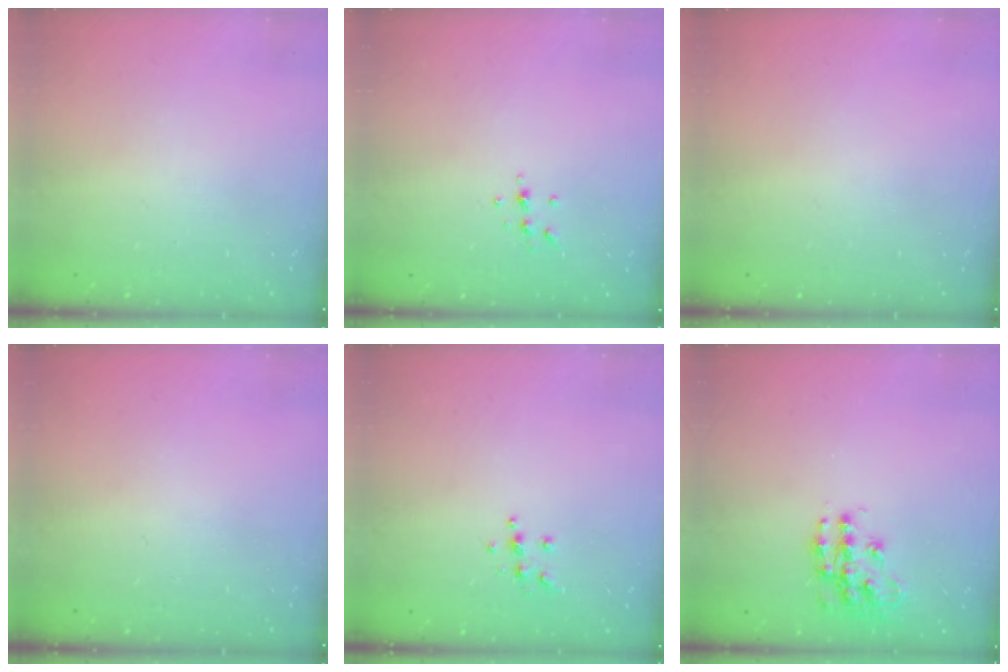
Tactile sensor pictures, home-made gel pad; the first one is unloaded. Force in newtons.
{"total": 5.4, "press": 5.4, "slide": 0.7}
{"total": 0.0}
{"total": 0.0}
{"total": 5.6, "press": 5.6, "slide": 0.6}
{"total": 12.2, "press": 12.1, "slide": 0.6}